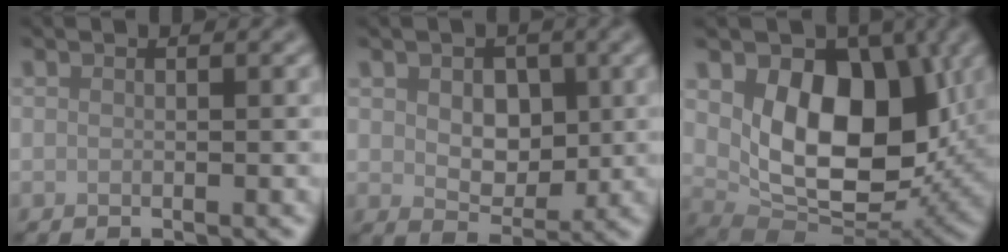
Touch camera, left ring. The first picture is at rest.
{"total": 4.1, "force": [0.6, 2.9, 2.9], "torque": [-0.050, -0.007, 0.009]}
{"total": 10.7, "force": [2.0, 6.9, 7.9], "torque": [-0.122, -0.019, 0.036]}